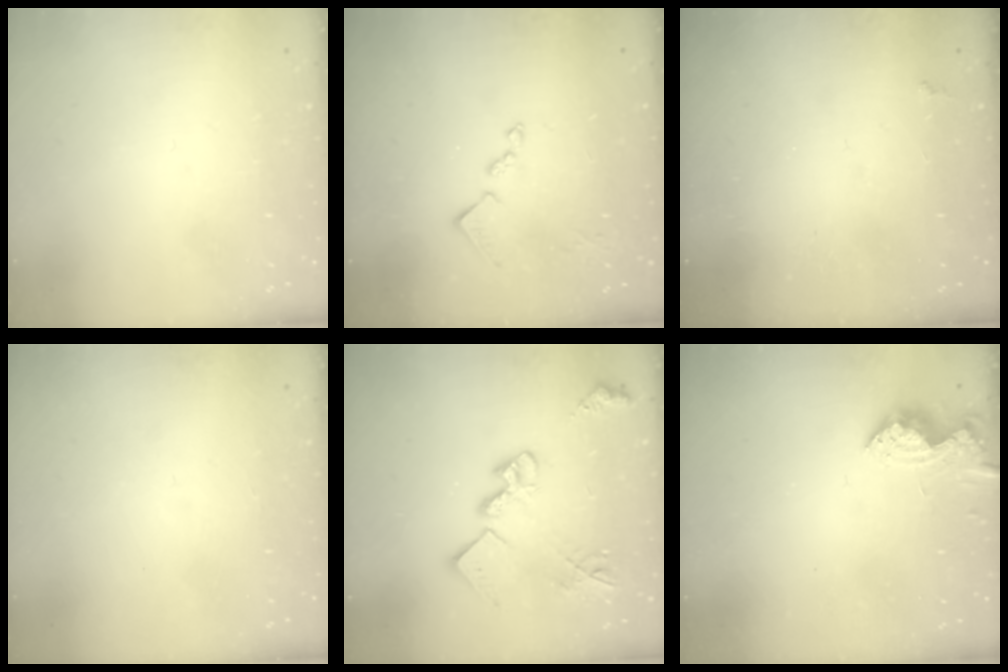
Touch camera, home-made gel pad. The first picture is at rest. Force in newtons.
{"total": 10.0, "press": 10.0, "slide": 0.3}
{"total": 2.3, "press": 2.2, "slide": 0.4}
{"total": 1.1, "press": 1.0, "slide": 0.1}
{"total": 17.8, "press": 17.7, "slide": 1.2}
{"total": 8.3, "press": 8.3, "slide": 0.2}